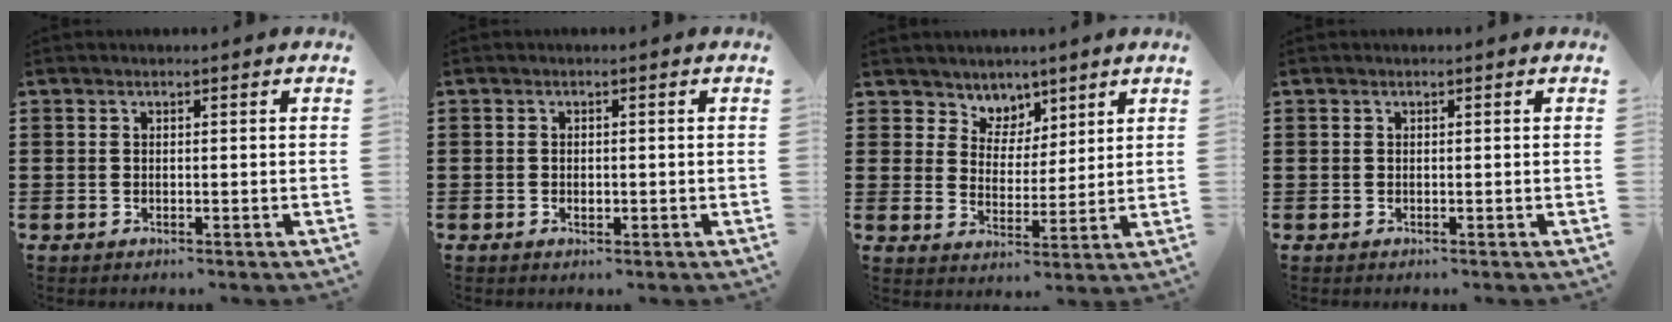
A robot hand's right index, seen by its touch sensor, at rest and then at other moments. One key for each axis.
{"total": 0.8, "fx": -0.3, "fy": 0.5, "fz": 0.5, "tx": -0.011, "ty": 0.000, "tz": -0.005}
{"total": 5.3, "fx": 4.0, "fy": 3.5, "fz": -0.5, "tx": -0.022, "ty": -0.009, "tz": 0.073}
{"total": 0.0}